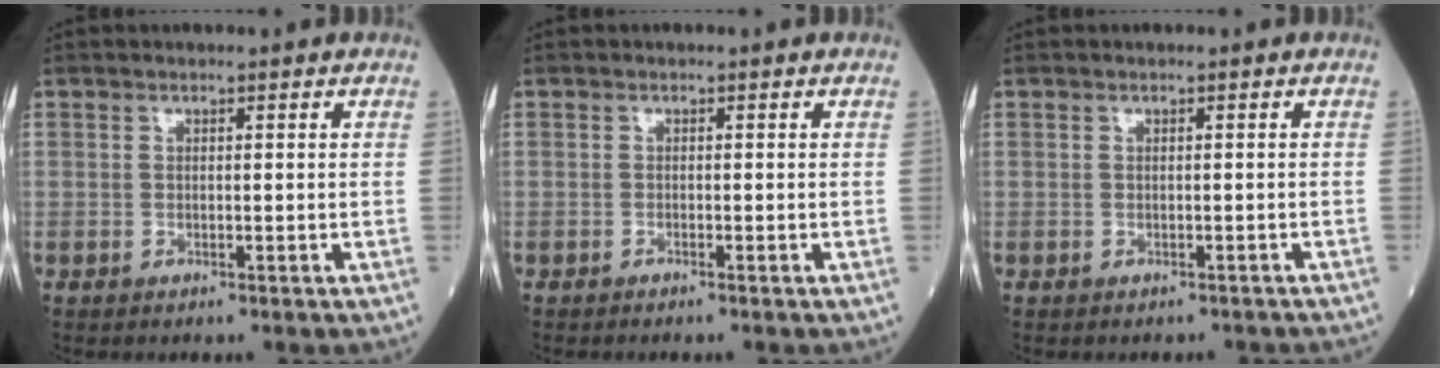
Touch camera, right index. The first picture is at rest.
{"total": 0.6, "force": [-0.5, -0.1, 0.2], "torque": [-0.002, 0.001, -0.009]}
{"total": 2.5, "force": [-2.2, 0.7, 0.8], "torque": [-0.013, -0.003, -0.023]}